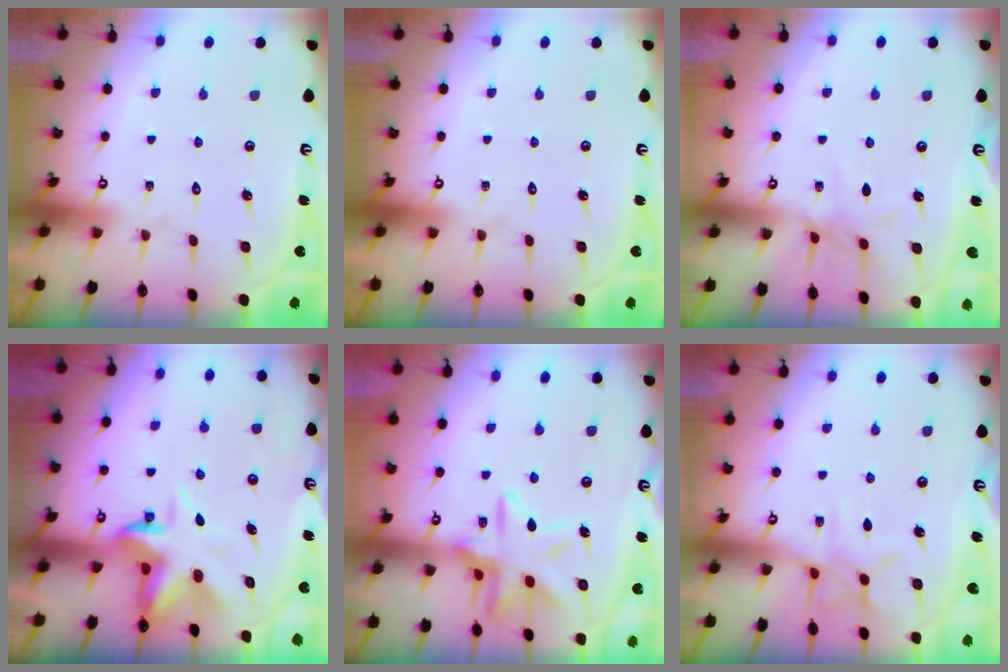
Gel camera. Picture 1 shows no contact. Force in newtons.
{"total": 0.0}
{"total": 5.5, "press": 5.5, "slide": 0.3}
{"total": 5.6, "press": 5.4, "slide": 1.5}
{"total": 15.9, "press": 15.8, "slide": 1.0}
{"total": 7.1, "press": 7.1, "slide": 0.5}